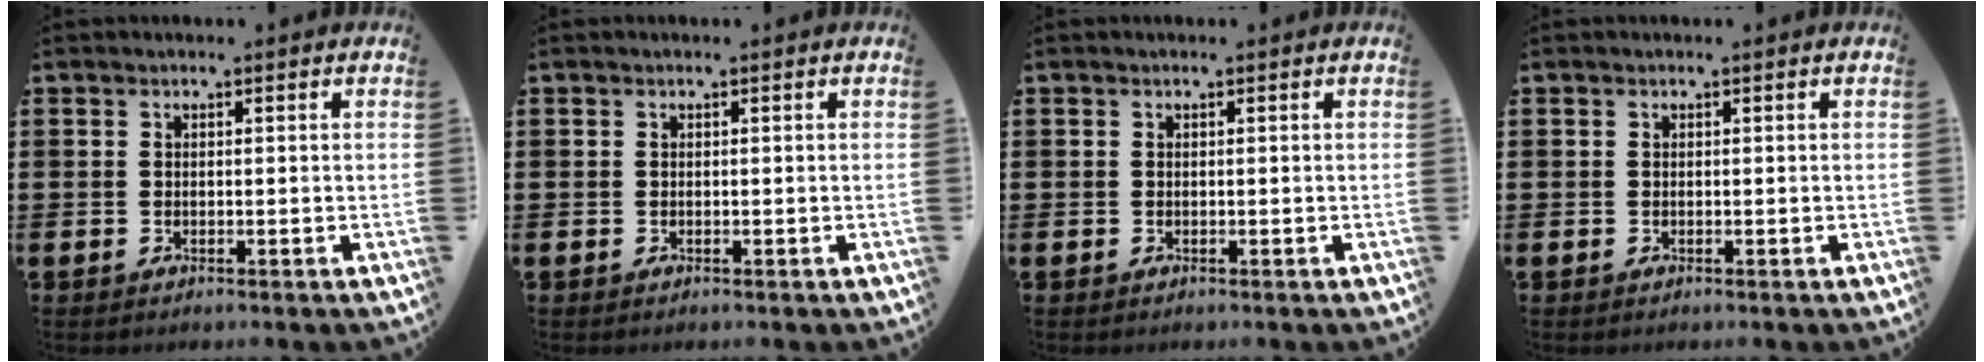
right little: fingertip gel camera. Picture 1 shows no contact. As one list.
[{"total": 0.0}, {"total": 0.0}, {"total": 0.0}]